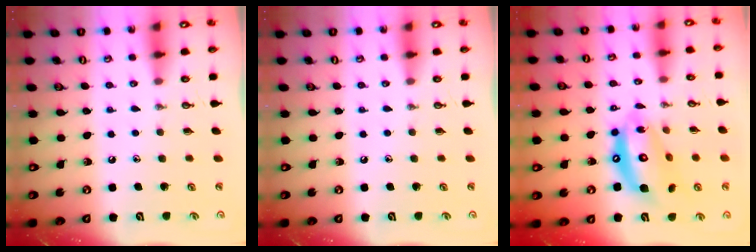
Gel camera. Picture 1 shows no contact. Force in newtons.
{"total": 0.0}
{"total": 15.6, "press": 15.5, "slide": 1.5}